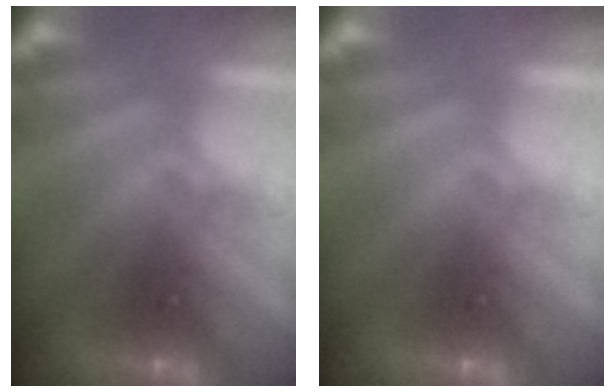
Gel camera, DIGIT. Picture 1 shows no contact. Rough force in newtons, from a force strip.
{"total": 0.0}